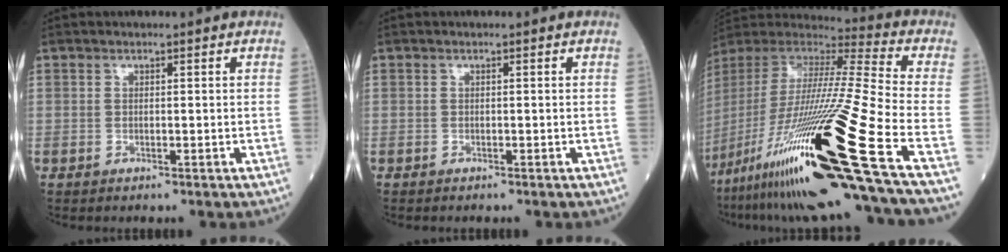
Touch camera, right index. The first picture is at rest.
{"total": 0.0}
{"total": 33.7, "force": [-17.1, -0.2, 29.0], "torque": [-0.551, -0.066, -0.323]}